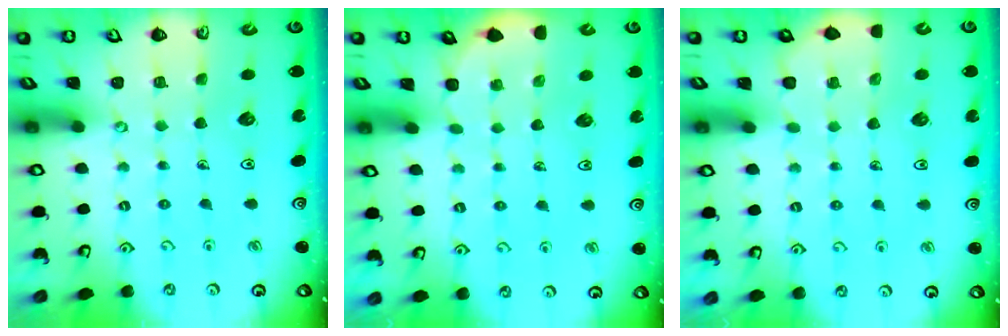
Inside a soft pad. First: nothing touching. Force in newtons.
{"total": 1.7, "press": 1.6, "slide": 0.1}
{"total": 1.4, "press": 1.4, "slide": 0.1}